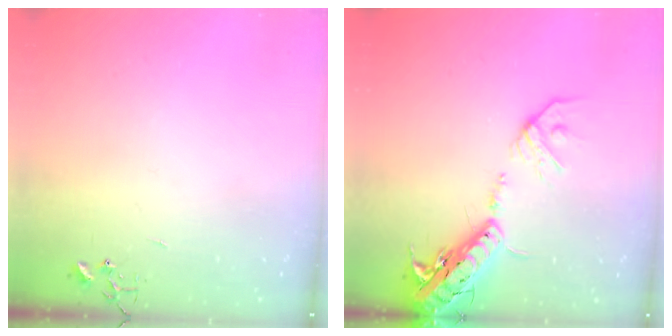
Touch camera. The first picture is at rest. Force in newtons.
{"total": 18.7, "press": 18.3, "slide": 3.9}